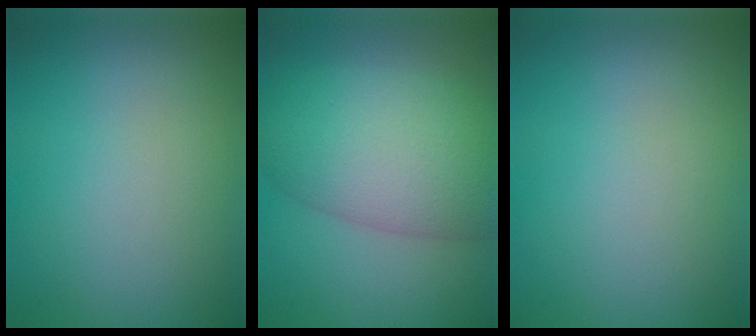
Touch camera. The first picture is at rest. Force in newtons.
{"total": 9.2, "press": 9.2, "slide": 0.2}
{"total": 0.0}